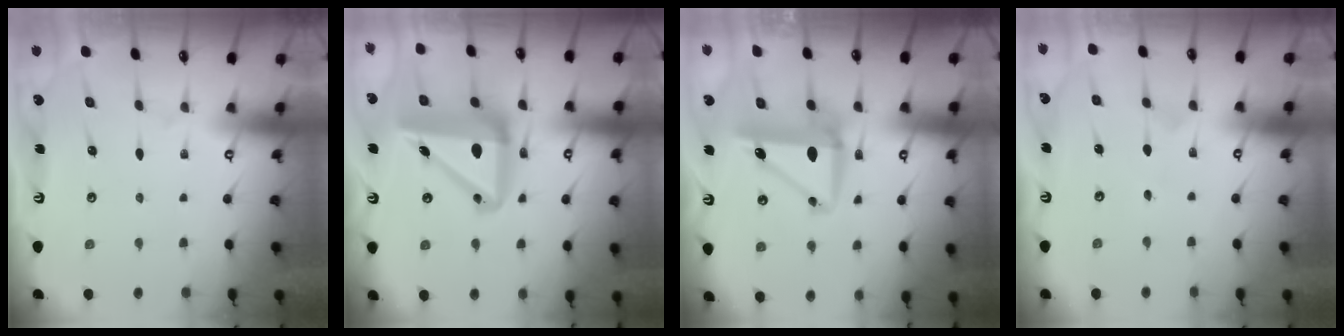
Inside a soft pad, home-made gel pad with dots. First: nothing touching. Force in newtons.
{"total": 16.4, "press": 16.0, "slide": 3.7}
{"total": 8.9, "press": 8.7, "slide": 2.0}
{"total": 2.7, "press": 2.7, "slide": 0.2}